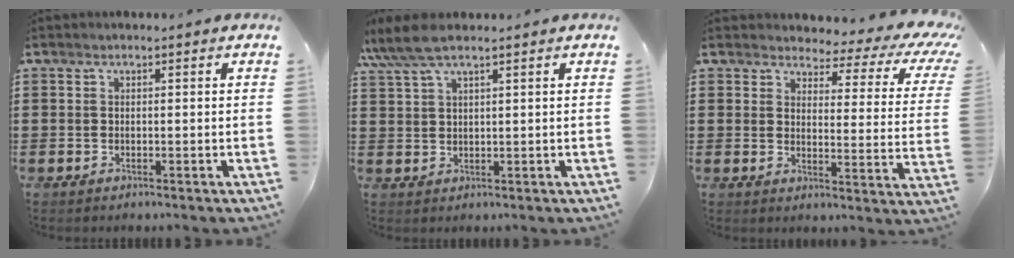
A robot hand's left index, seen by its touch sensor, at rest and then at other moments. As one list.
[{"total": 5.3, "force": [4.0, 0.8, 3.5], "torque": [-0.084, -0.002, 0.072]}, {"total": 3.9, "force": [3.0, 1.5, 2.1], "torque": [-0.044, -0.021, 0.041]}]